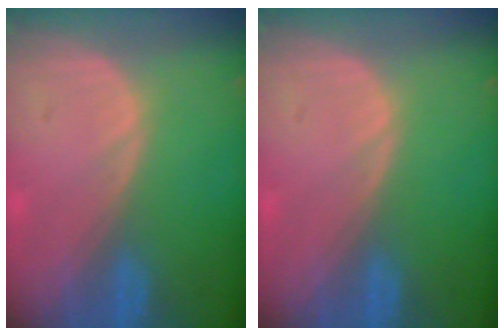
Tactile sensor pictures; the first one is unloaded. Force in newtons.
{"total": 0.0}